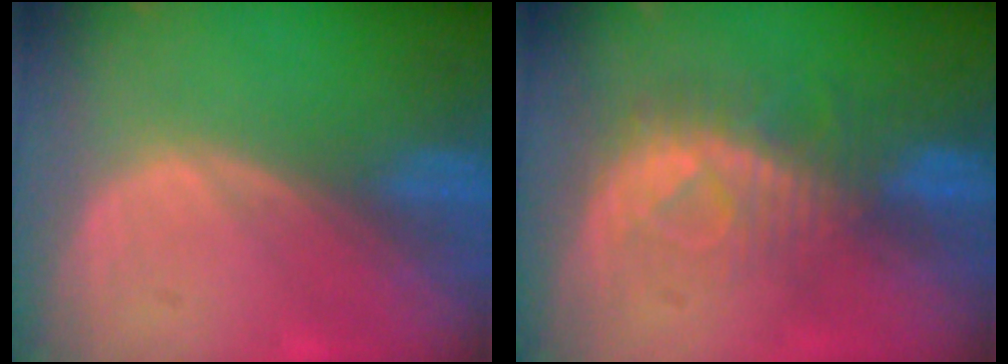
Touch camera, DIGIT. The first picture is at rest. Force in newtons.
{"total": 8.2, "press": 7.4, "slide": 3.6}